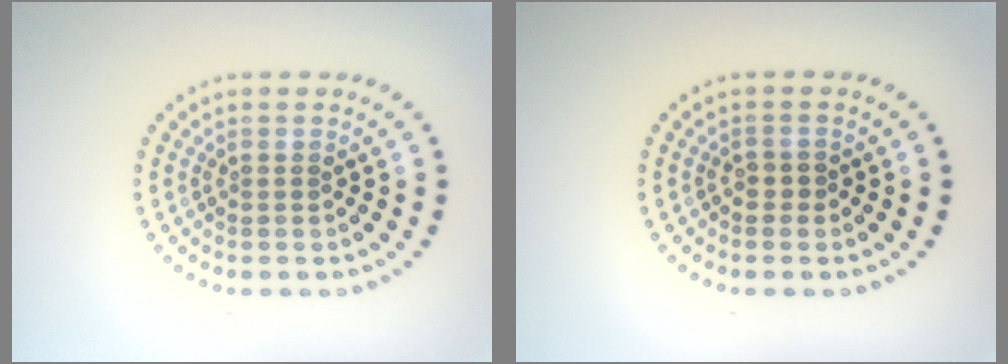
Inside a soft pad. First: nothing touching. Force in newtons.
{"total": 0.6, "press": 0.5, "slide": 0.3}